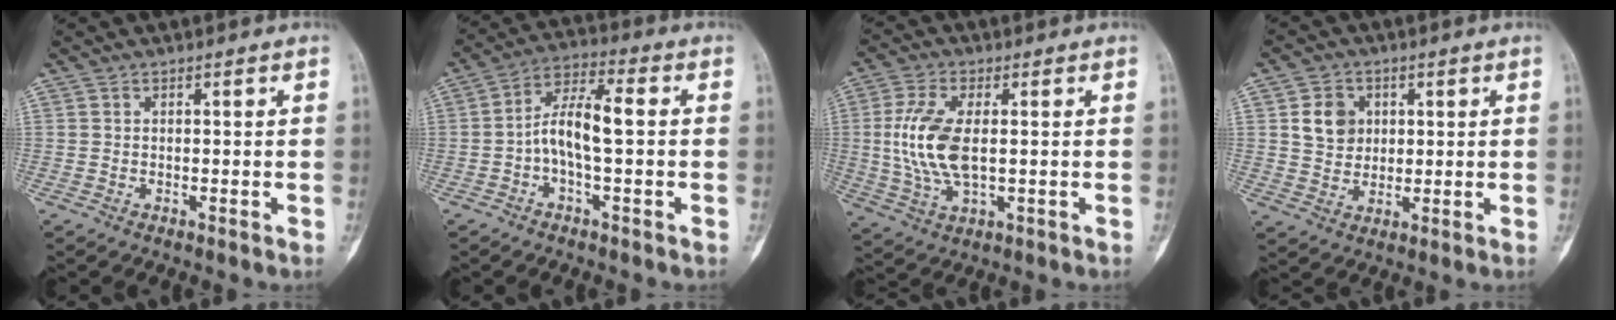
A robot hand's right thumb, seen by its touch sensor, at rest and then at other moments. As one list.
[{"total": 8.8, "force": [-0.8, 3.2, 8.2], "torque": [-0.159, 0.036, -0.019]}, {"total": 11.2, "force": [0.6, 5.3, 9.9], "torque": [-0.213, -0.004, 0.016]}, {"total": 6.5, "force": [1.8, 5.5, 3.0], "torque": [-0.029, -0.007, 0.033]}]